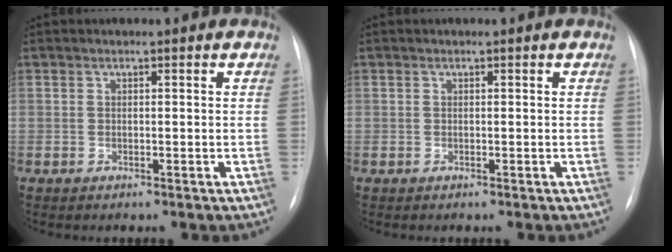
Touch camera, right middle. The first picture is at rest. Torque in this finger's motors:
{"motor_torque": [-1.11, 0.23, -0.39, -0.12]}